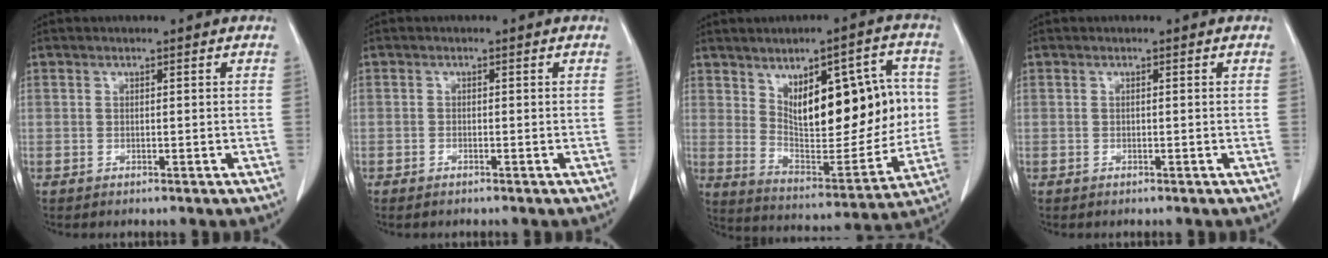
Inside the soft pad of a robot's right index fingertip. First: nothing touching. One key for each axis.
{"total": 0.9, "fx": -0.7, "fy": 0.3, "fz": 0.4, "tx": -0.012, "ty": -0.001, "tz": -0.009}
{"total": 18.2, "fx": 3.8, "fy": 7.5, "fz": 16.2, "tx": -0.238, "ty": 0.020, "tz": 0.075}
{"total": 0.0}